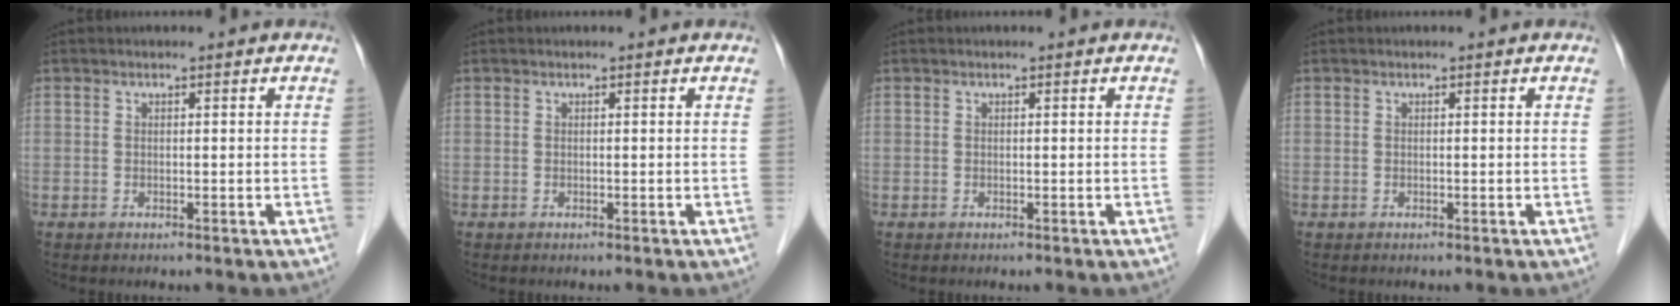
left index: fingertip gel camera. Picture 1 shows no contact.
{"total": 0.0}
{"total": 0.0}
{"total": 0.0}